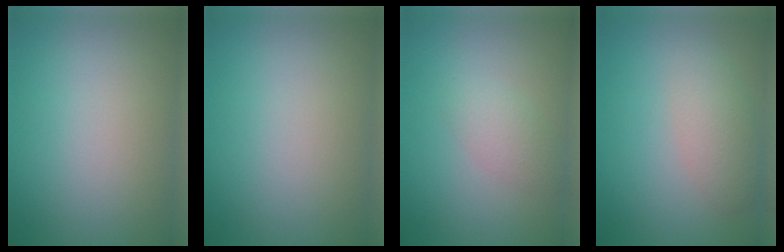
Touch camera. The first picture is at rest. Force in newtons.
{"total": 0.0}
{"total": 1.8, "press": 1.8, "slide": 0.1}
{"total": 2.8, "press": 2.8, "slide": 0.1}